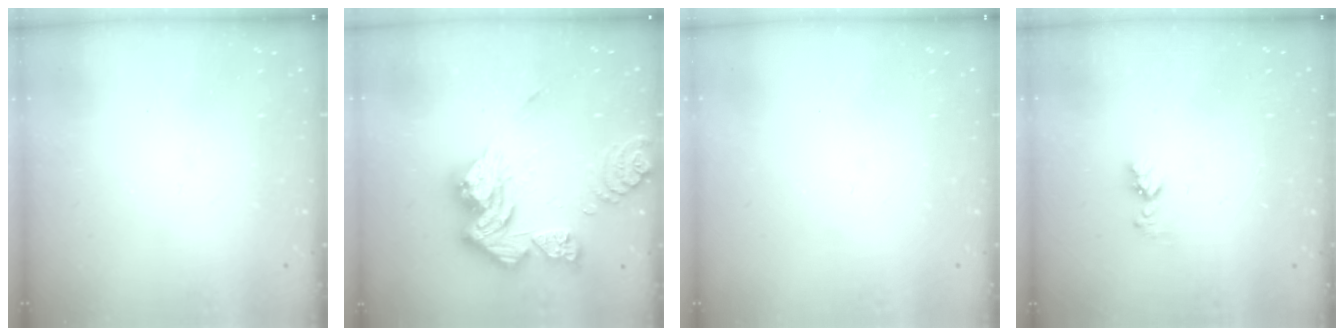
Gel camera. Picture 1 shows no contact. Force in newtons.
{"total": 18.9, "press": 18.7, "slide": 2.2}
{"total": 0.0}
{"total": 6.0, "press": 5.9, "slide": 0.8}